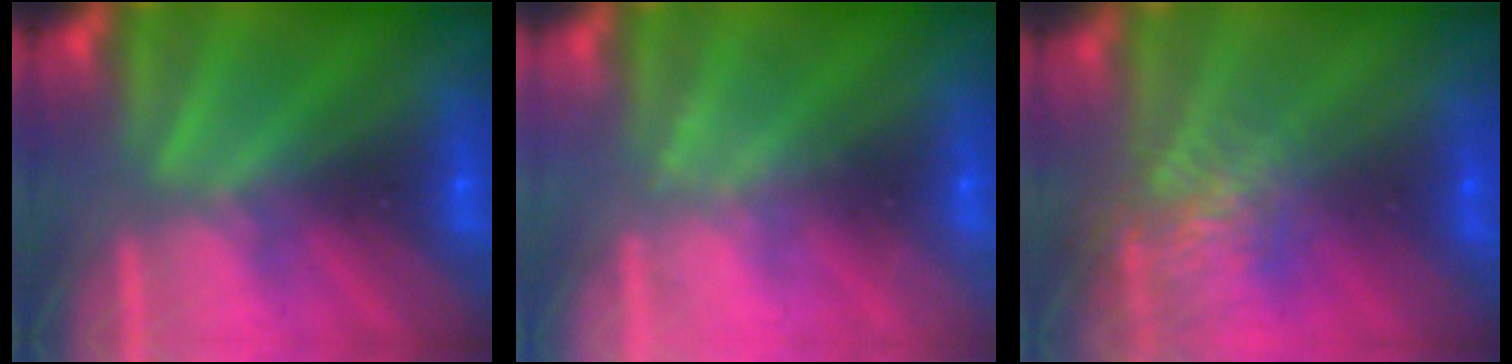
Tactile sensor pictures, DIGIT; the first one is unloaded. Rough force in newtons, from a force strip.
{"total": 2.4}
{"total": 5.5}